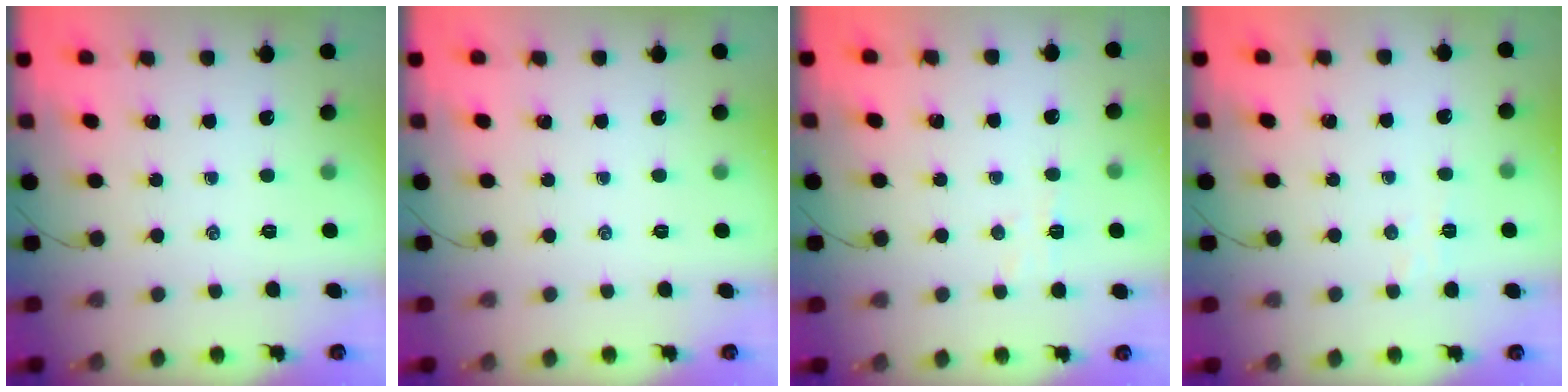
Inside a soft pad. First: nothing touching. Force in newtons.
{"total": 0.0}
{"total": 3.5, "press": 3.4, "slide": 1.0}
{"total": 2.9, "press": 2.9, "slide": 0.7}